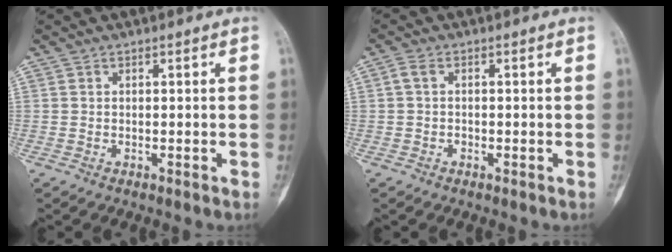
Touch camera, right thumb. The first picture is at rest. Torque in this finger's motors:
{"motor_torque": [-0.03, -0.04, 0.24, 0.10, 0.02]}